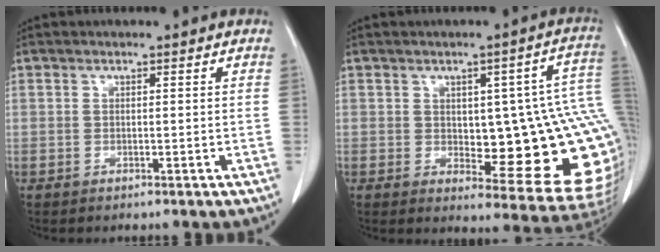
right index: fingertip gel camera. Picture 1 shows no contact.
{"total": 19.1, "force": [0.1, 5.6, 18.3], "torque": [-0.155, 0.015, 0.017]}